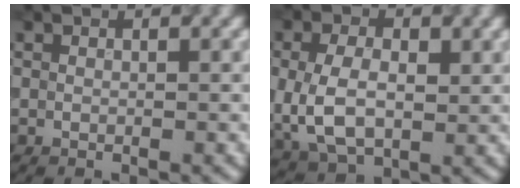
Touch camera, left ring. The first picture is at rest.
{"total": 6.2, "force": [0.0, 4.2, 4.6], "torque": [-0.104, -0.003, -0.001]}